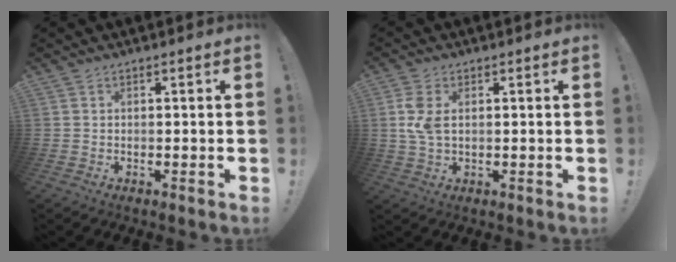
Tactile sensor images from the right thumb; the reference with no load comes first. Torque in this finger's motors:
{"motor_torque": [0.03, 0.15, 0.05, 0.05, 0.03]}